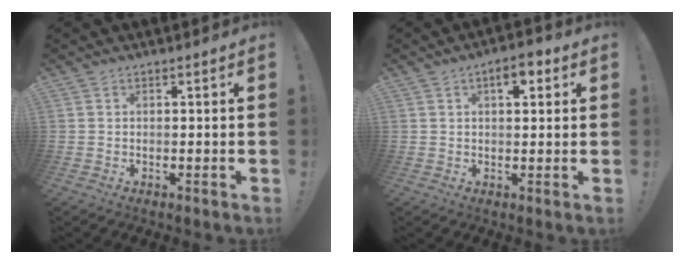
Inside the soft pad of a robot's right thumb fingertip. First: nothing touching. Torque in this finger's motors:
{"motor_torque": [0.23, 1.01, -0.26, 0.18, -0.02]}